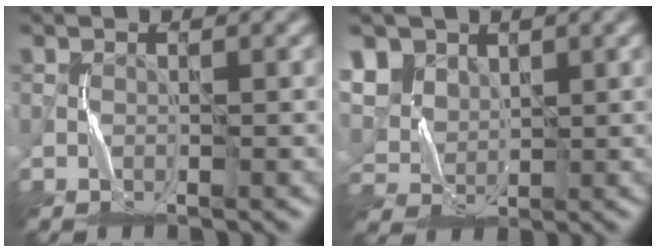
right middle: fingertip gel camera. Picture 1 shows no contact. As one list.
[{"total": 6.2, "force": [4.0, 4.3, 2.2], "torque": [-0.091, 0.007, 0.086]}]